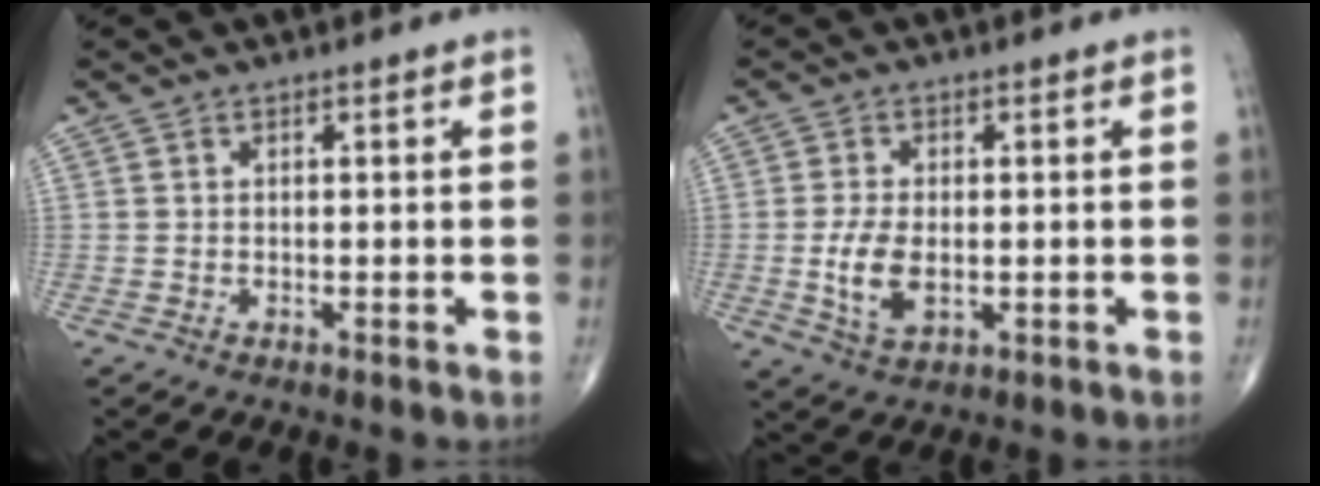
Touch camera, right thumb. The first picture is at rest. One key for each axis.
{"total": 6.5, "fx": -0.8, "fy": 3.5, "fz": 5.4, "tx": -0.110, "ty": -0.008, "tz": -0.011}